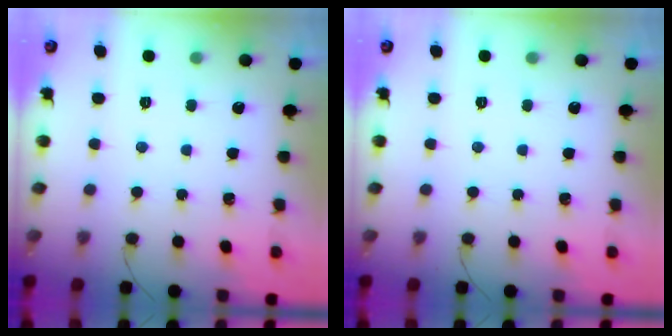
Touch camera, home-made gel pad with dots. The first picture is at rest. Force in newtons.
{"total": 0.0}